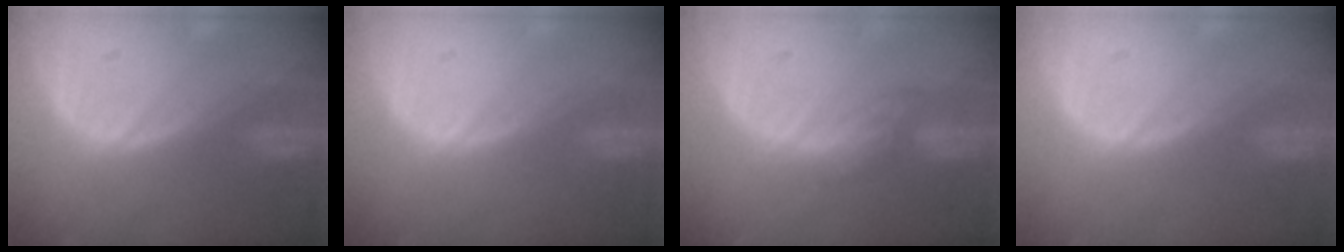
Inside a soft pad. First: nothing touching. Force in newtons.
{"total": 0.0}
{"total": 4.4, "press": 4.3, "slide": 1.1}
{"total": 0.0}